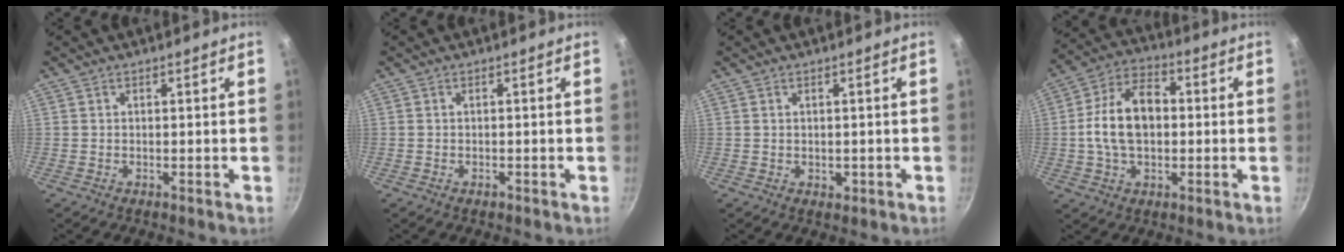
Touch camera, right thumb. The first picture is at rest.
{"total": 0.7, "force": [-0.4, 0.4, 0.4], "torque": [-0.005, 0.002, -0.007]}
{"total": 1.3, "force": [-0.1, 0.9, 0.8], "torque": [-0.009, -0.001, 0.001]}
{"total": 13.2, "force": [0.1, 8.5, 10.1], "torque": [-0.158, 0.030, -0.011]}